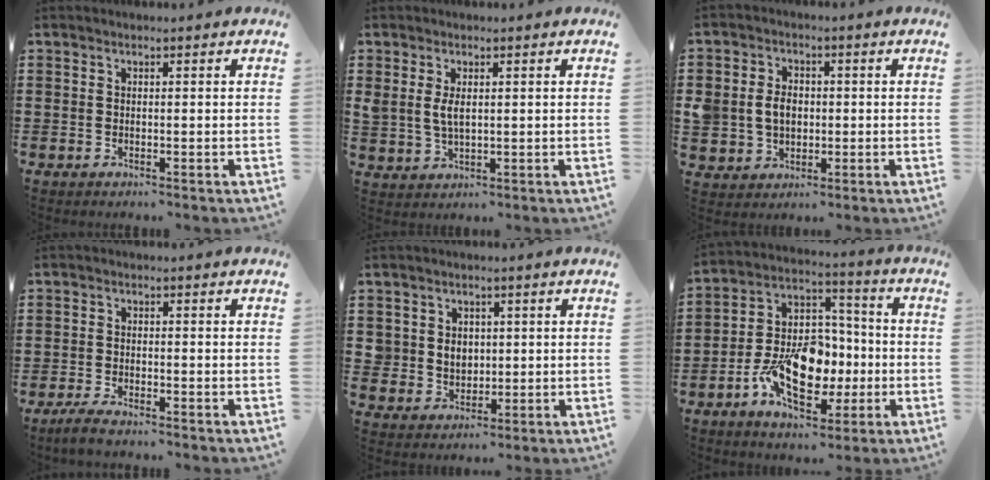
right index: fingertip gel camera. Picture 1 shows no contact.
{"total": 3.3, "force": [0.9, 1.6, 2.8], "torque": [-0.066, 0.003, 0.012]}
{"total": 5.1, "force": [-0.2, 4.3, 2.8], "torque": [-0.078, 0.008, -0.010]}
{"total": 2.4, "force": [-2.2, 0.3, 0.9], "torque": [-0.024, 0.003, -0.045]}
{"total": 3.8, "force": [1.0, 3.6, 0.9], "torque": [-0.034, 0.014, 0.016]}
{"total": 13.6, "force": [-4.0, 8.8, 9.5], "torque": [-0.194, 0.007, -0.069]}